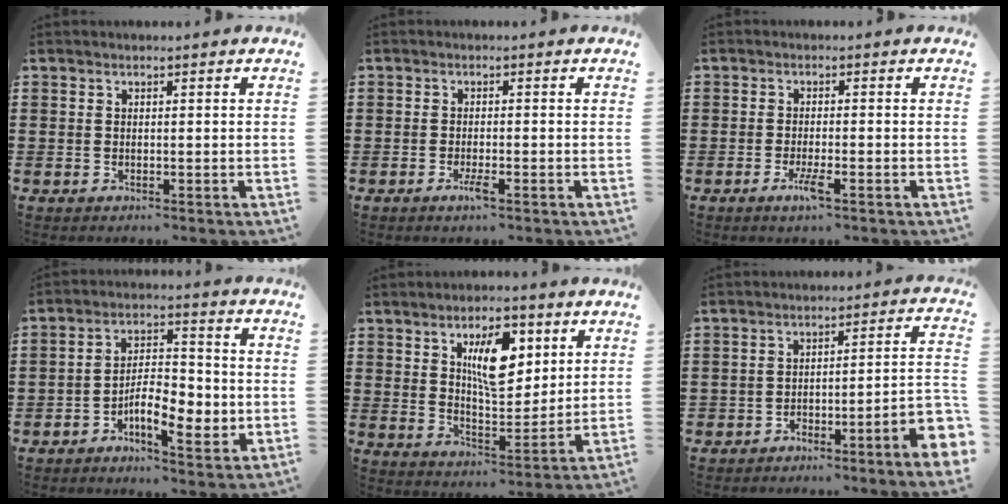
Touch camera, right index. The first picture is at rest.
{"total": 1.9, "force": [-1.0, 0.1, 1.6], "torque": [-0.034, -0.006, -0.020]}
{"total": 3.0, "force": [-1.5, 0.2, 2.6], "torque": [-0.057, -0.013, -0.028]}
{"total": 8.0, "force": [-3.0, 3.5, 6.5], "torque": [-0.109, 0.003, -0.056]}
{"total": 9.4, "force": [3.9, 4.3, 7.4], "torque": [-0.124, -0.001, 0.061]}
{"total": 5.2, "force": [-4.6, 0.1, 2.5], "torque": [-0.037, -0.006, -0.090]}